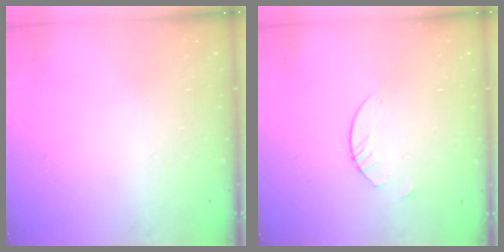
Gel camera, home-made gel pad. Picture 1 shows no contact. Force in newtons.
{"total": 2.4, "press": 2.4, "slide": 0.1}